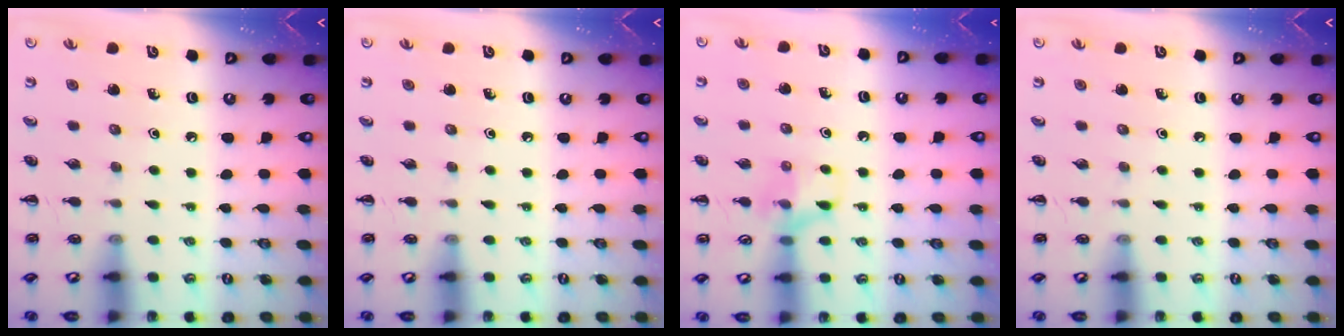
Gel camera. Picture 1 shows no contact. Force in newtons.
{"total": 0.0}
{"total": 8.4, "press": 8.4, "slide": 0.6}
{"total": 0.0}